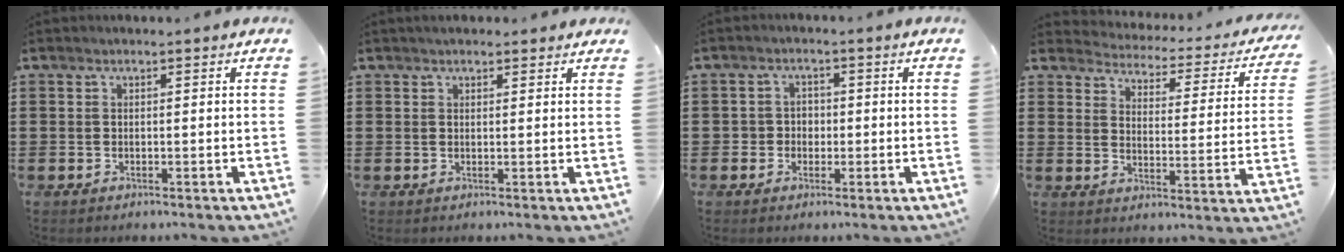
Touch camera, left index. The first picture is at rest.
{"total": 1.5, "force": [1.4, 0.5, 0.3], "torque": [-0.009, 0.007, 0.026]}
{"total": 2.4, "force": [-0.6, 2.2, 0.5], "torque": [-0.020, 0.007, -0.016]}
{"total": 2.4, "force": [2.3, 0.4, 0.1], "torque": [-0.025, -0.025, 0.030]}